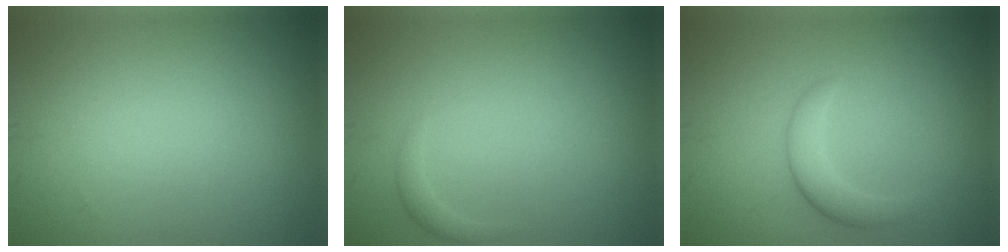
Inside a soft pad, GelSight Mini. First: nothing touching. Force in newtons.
{"total": 0.9, "press": 0.9, "slide": 0.0}
{"total": 2.4, "press": 2.4, "slide": 0.2}